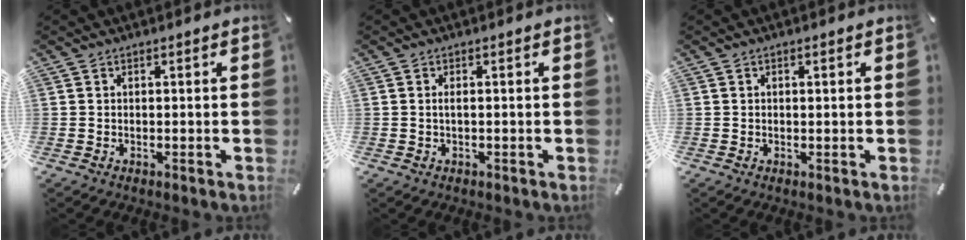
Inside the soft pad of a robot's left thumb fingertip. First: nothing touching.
{"total": 1.4, "force": [-0.1, 0.5, 1.3], "torque": [-0.025, 0.001, -0.002]}
{"total": 0.8, "force": [0.1, 0.3, 0.7], "torque": [-0.014, 0.002, 0.000]}